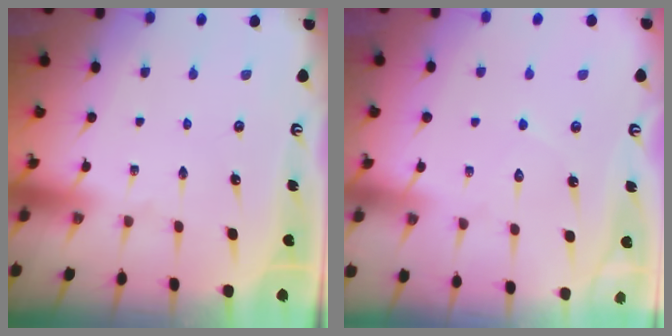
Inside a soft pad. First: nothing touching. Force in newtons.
{"total": 5.6, "press": 5.6, "slide": 0.6}